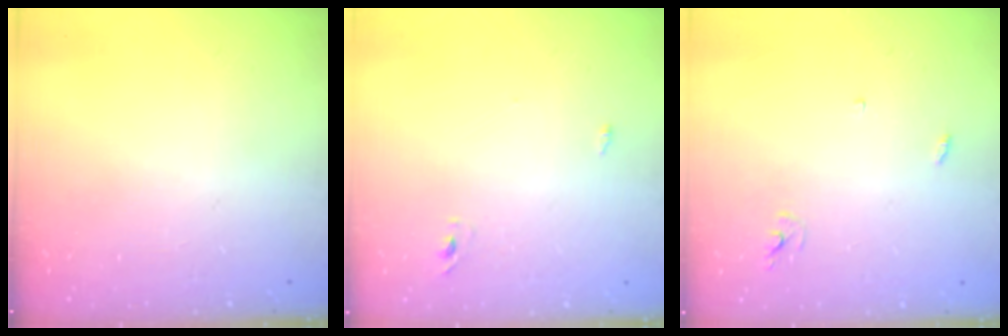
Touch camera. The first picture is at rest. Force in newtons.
{"total": 2.4, "press": 2.2, "slide": 1.0}
{"total": 2.4, "press": 2.4, "slide": 0.2}